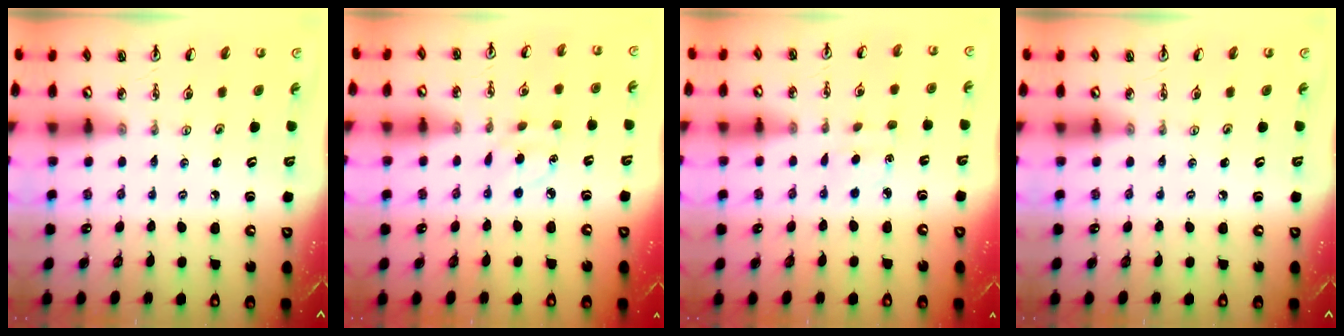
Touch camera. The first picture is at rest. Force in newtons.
{"total": 5.6, "press": 5.5, "slide": 0.6}
{"total": 2.9, "press": 2.9, "slide": 0.5}
{"total": 0.0}